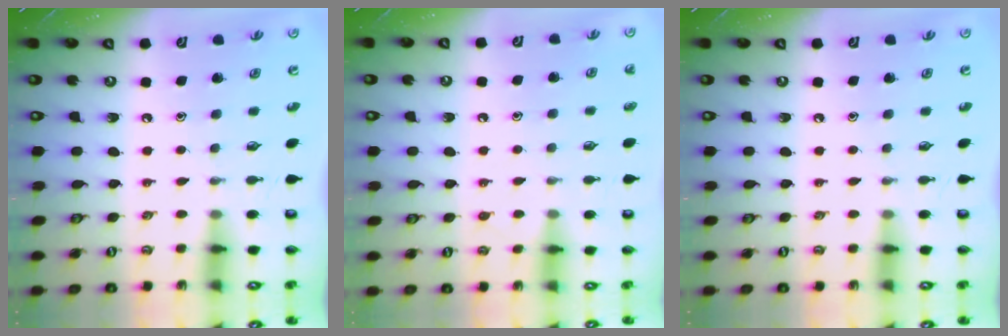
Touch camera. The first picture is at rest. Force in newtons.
{"total": 4.8, "press": 4.8, "slide": 0.5}
{"total": 0.0}